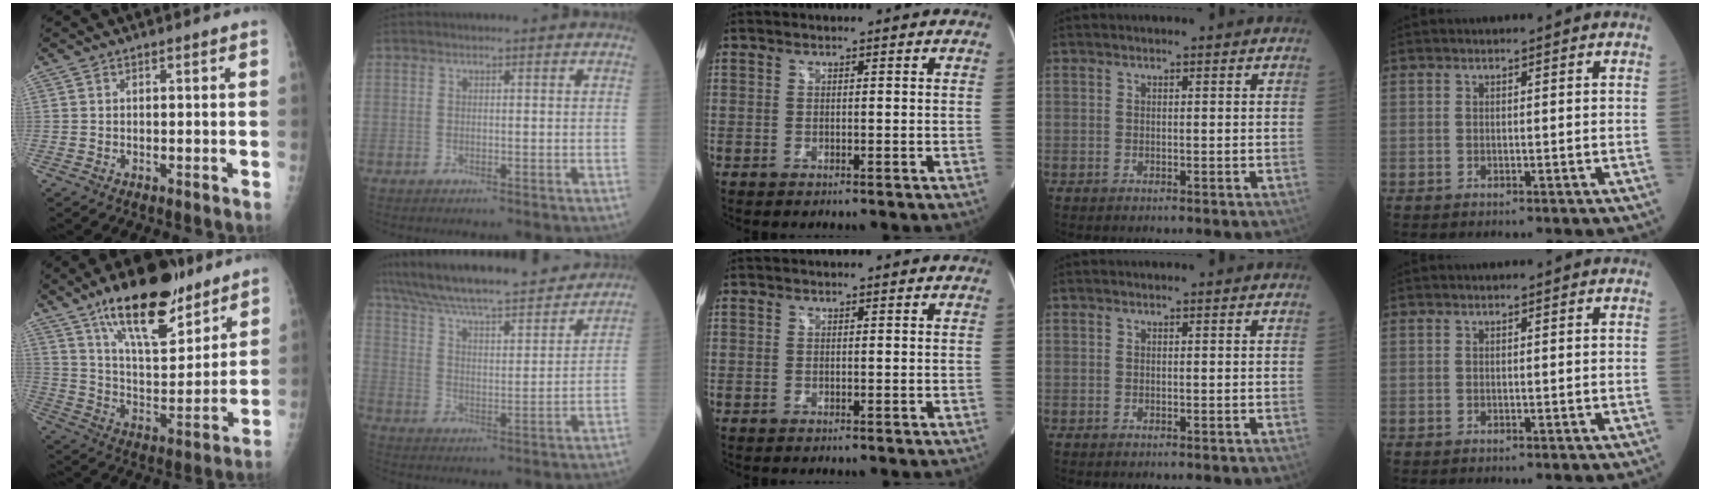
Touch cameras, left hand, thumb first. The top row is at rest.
{"thumb": {"total": 20.0, "force": [13.4, 7.6, 12.7], "torque": [-0.169, -0.071, 0.229]}, "index": {"total": 22.4, "force": [19.9, 3.0, 9.8], "torque": [-0.170, 0.007, 0.293]}}